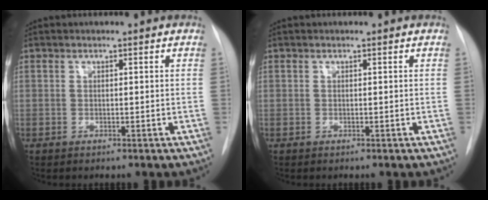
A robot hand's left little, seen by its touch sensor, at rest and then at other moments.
{"total": 0.0}